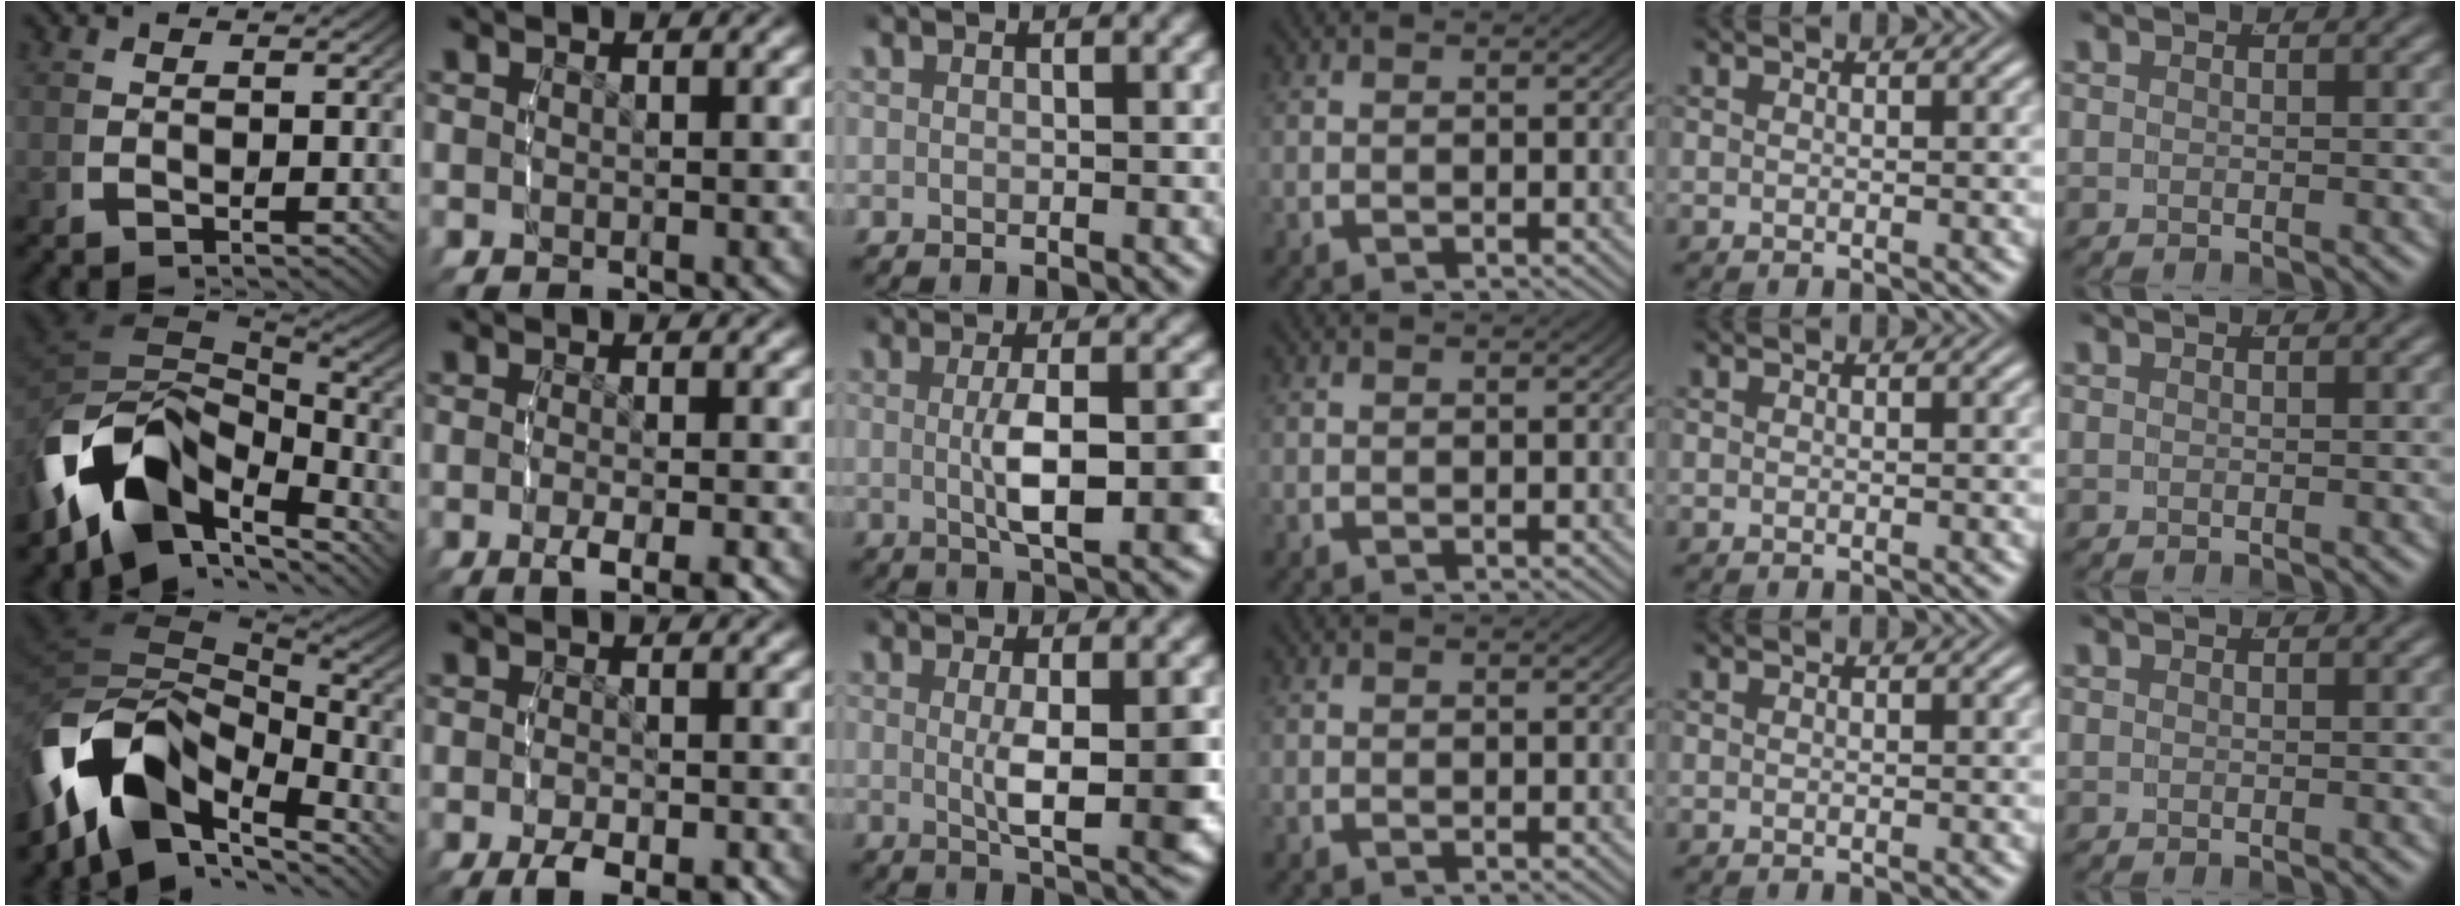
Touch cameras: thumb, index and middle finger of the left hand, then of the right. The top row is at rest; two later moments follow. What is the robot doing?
{"motion": "lift_and_place", "object": "bottle cap"}